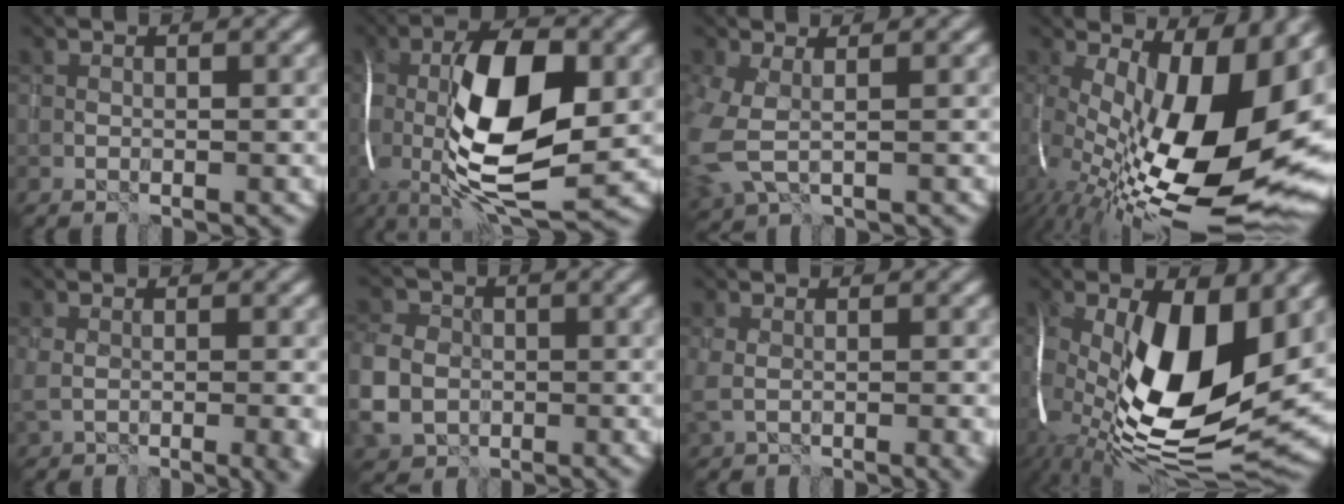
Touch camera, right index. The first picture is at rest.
{"total": 14.8, "force": [-0.2, 6.0, 13.6], "torque": [-0.244, 0.007, -0.011]}
{"total": 5.1, "force": [-0.5, 3.0, 4.1], "torque": [-0.122, -0.017, -0.009]}
{"total": 18.6, "force": [0.4, 8.2, 16.7], "torque": [-0.256, -0.017, 0.014]}
{"total": 3.9, "force": [-0.1, 1.6, 3.6], "torque": [-0.050, -0.009, 0.003]}
{"total": 6.4, "force": [-1.1, 5.3, 3.4], "torque": [-0.085, -0.008, -0.031]}
{"total": 3.1, "force": [0.1, 1.3, 2.8], "torque": [-0.054, -0.008, 0.006]}
{"total": 16.1, "force": [-0.6, 7.5, 14.2], "torque": [-0.264, -0.011, -0.016]}